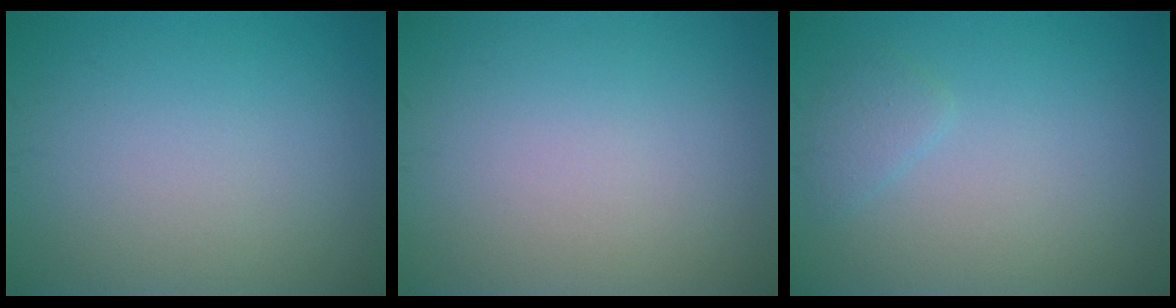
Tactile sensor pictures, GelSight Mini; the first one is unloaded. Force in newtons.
{"total": 0.0}
{"total": 1.3, "press": 1.2, "slide": 0.2}